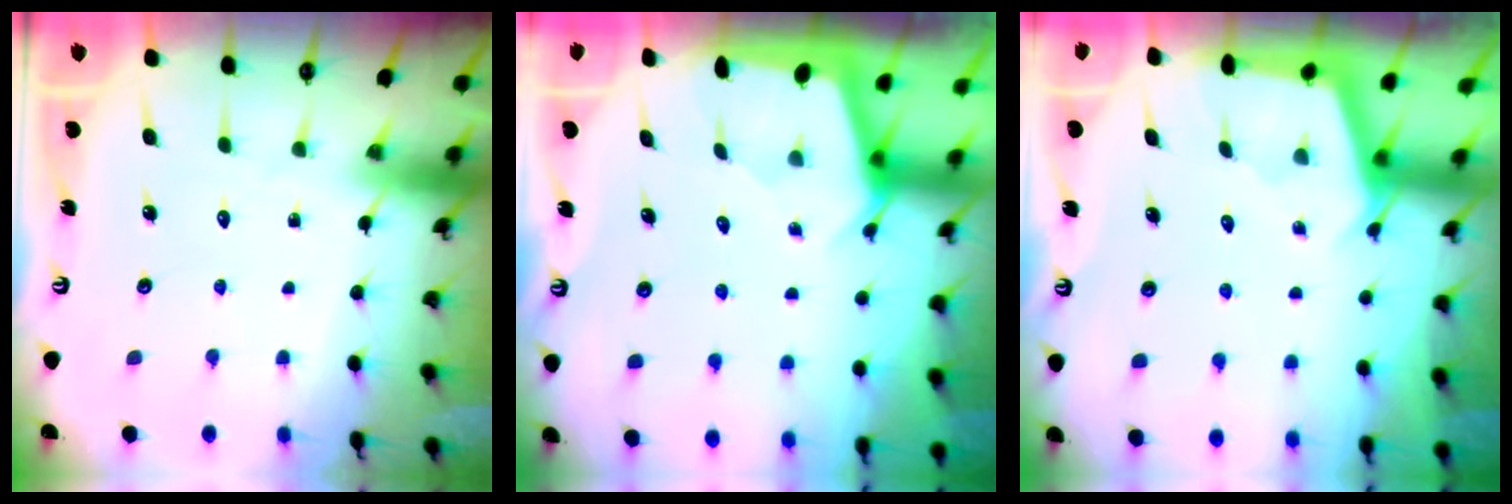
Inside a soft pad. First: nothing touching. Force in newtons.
{"total": 2.2, "press": 2.2, "slide": 0.3}
{"total": 2.4, "press": 2.4, "slide": 0.1}